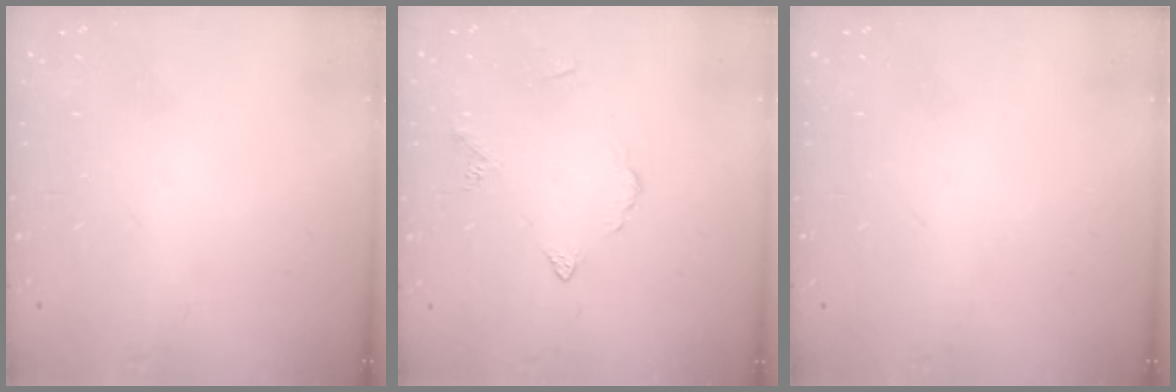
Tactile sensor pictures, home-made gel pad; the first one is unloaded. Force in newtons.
{"total": 3.5, "press": 3.4, "slide": 0.7}
{"total": 0.0}